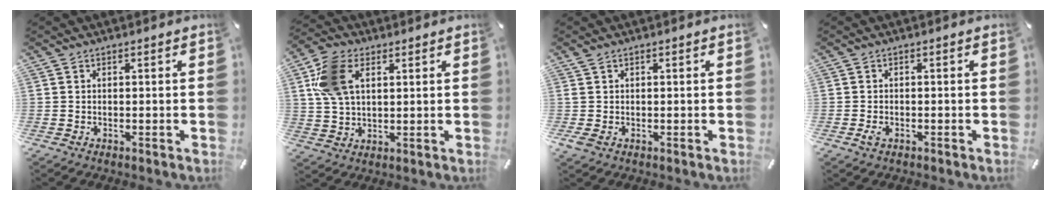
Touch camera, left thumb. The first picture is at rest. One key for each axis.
{"total": 10.9, "fx": 4.0, "fy": 7.1, "fz": 7.2, "tx": -0.175, "ty": 0.006, "tz": 0.076}
{"total": 1.7, "fx": 0.0, "fy": 1.1, "fz": 1.3, "tx": -0.031, "ty": 0.001, "tz": -0.002}
{"total": 1.6, "fx": -0.8, "fy": 0.8, "fz": 1.1, "tx": -0.027, "ty": -0.001, "tz": -0.016}